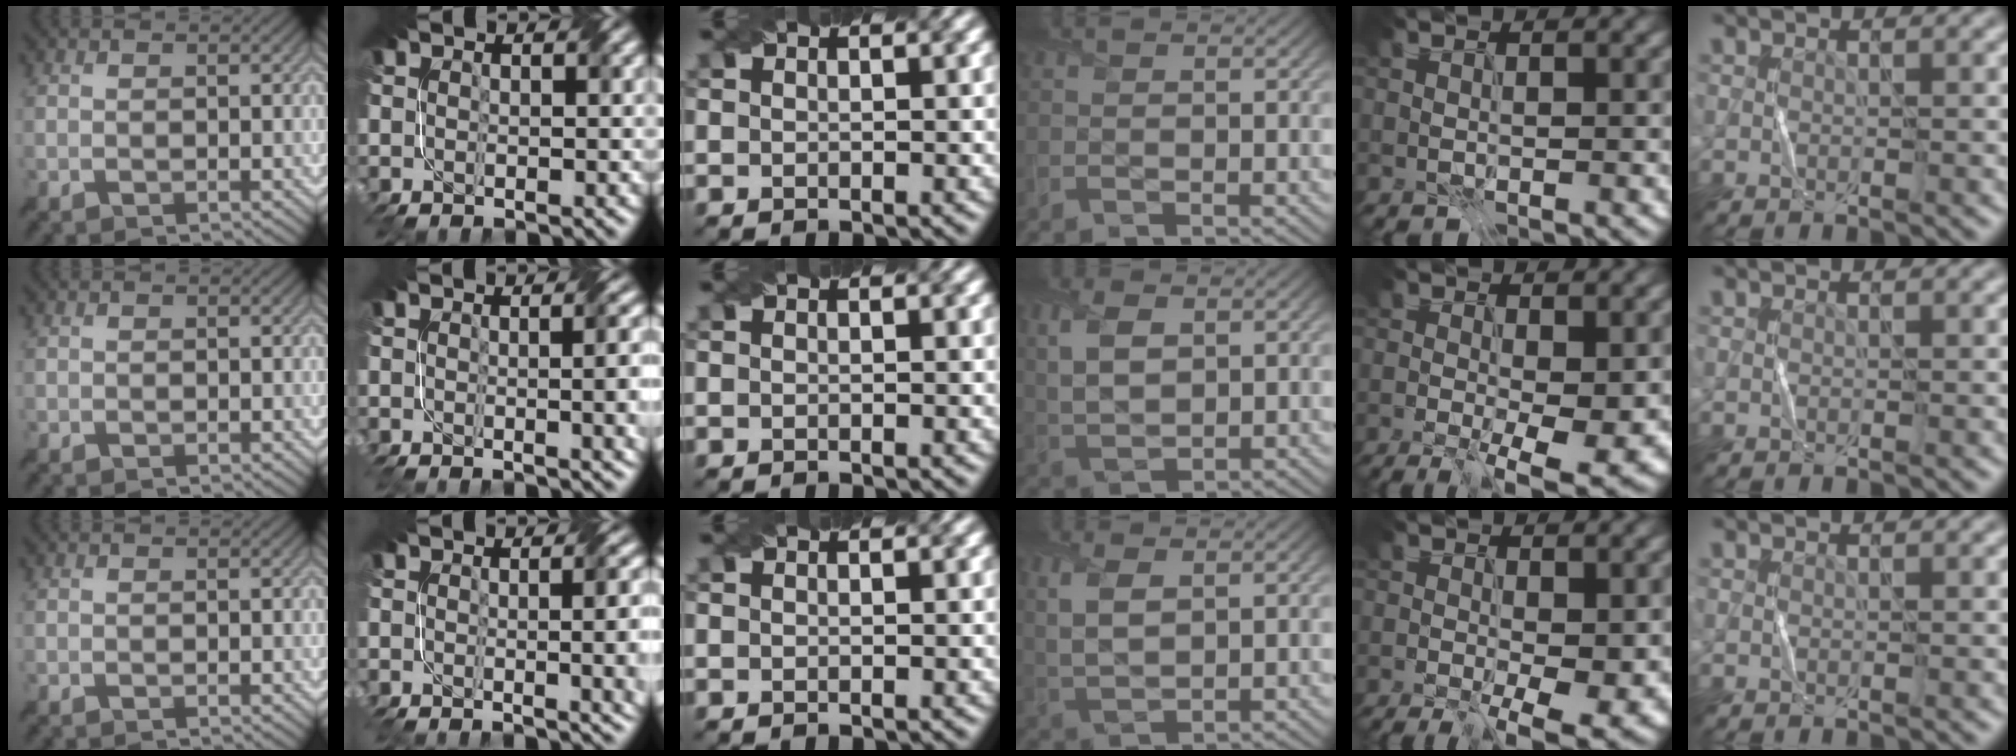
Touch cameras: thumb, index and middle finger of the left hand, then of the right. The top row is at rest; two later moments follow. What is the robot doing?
{"motion": "fold", "object": "bubble wrap"}